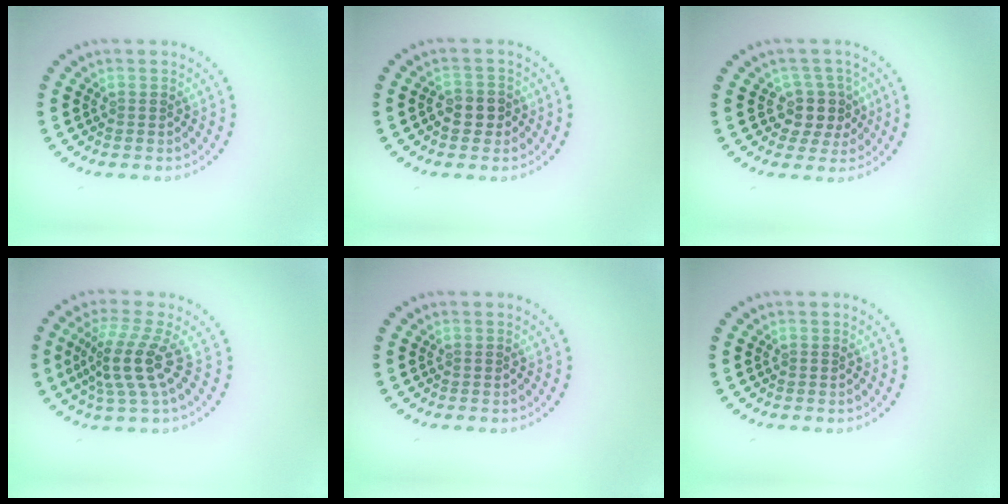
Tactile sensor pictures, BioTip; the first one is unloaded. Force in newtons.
{"total": 1.7, "press": 1.6, "slide": 0.5}
{"total": 3.0, "press": 2.4, "slide": 1.7}
{"total": 4.2, "press": 3.0, "slide": 3.0}
{"total": 0.0}
{"total": 0.0}